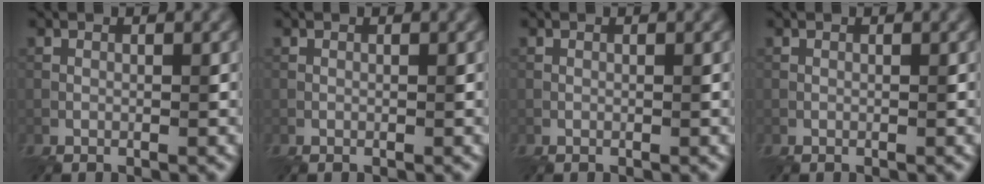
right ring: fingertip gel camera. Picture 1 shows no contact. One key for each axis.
{"total": 0.0}
{"total": 0.0}
{"total": 0.0}